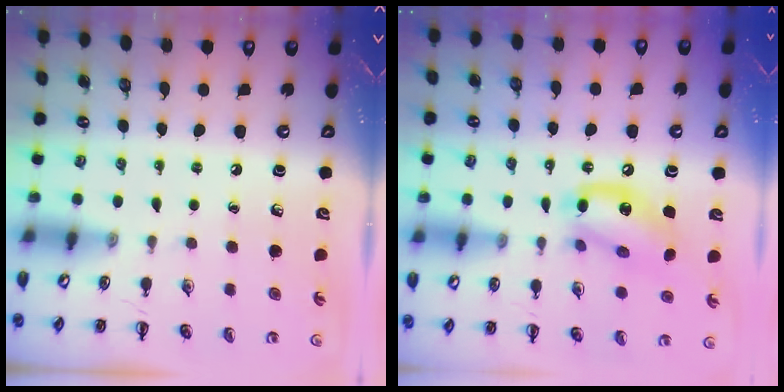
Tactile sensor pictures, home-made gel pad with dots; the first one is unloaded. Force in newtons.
{"total": 13.1, "press": 12.8, "slide": 2.7}